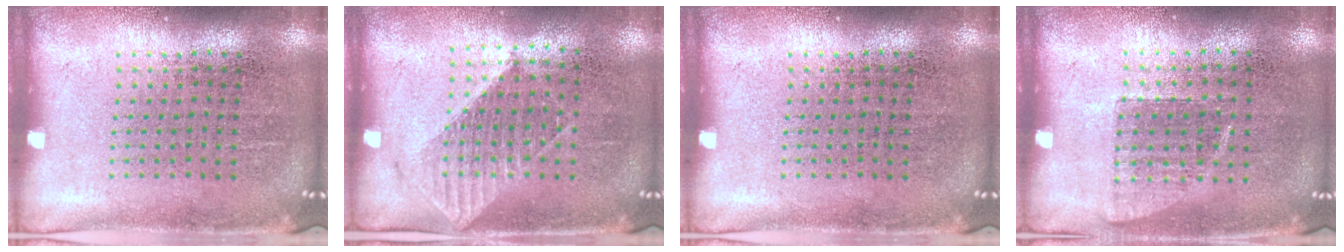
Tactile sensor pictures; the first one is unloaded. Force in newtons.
{"total": 1.1, "press": 1.0, "slide": 0.3}
{"total": 0.0}
{"total": 0.7, "press": 0.7, "slide": 0.2}